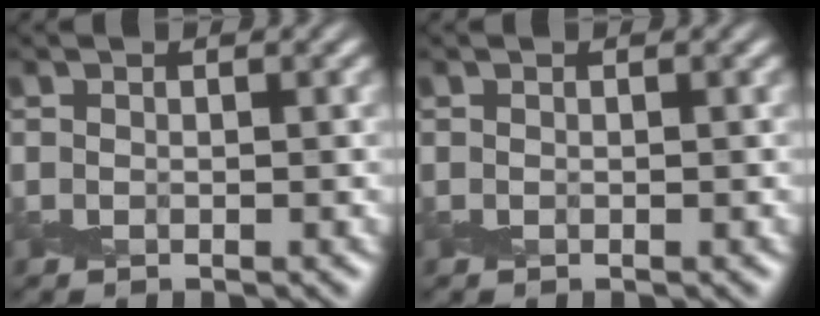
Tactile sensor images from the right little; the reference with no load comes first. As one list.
[{"total": 0.0}]